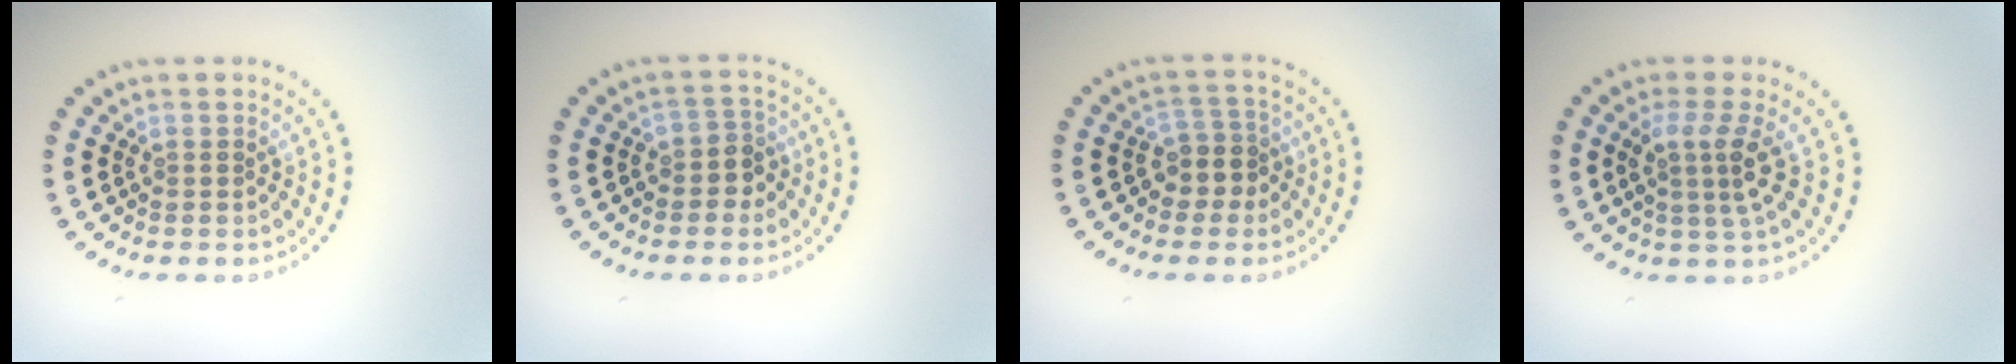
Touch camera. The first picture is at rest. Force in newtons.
{"total": 2.0, "press": 1.7, "slide": 1.1}
{"total": 2.7, "press": 2.2, "slide": 1.5}
{"total": 2.9, "press": 2.1, "slide": 2.0}